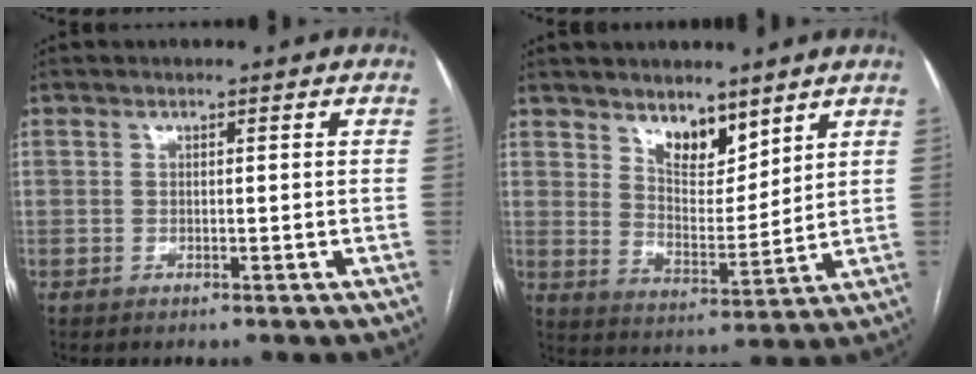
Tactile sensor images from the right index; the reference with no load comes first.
{"total": 7.0, "force": [5.2, 3.1, 3.7], "torque": [-0.057, -0.012, 0.098]}